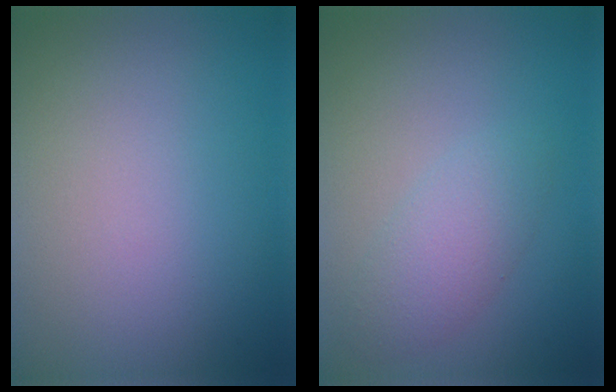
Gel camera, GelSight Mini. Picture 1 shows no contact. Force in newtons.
{"total": 2.8, "press": 2.8, "slide": 0.1}